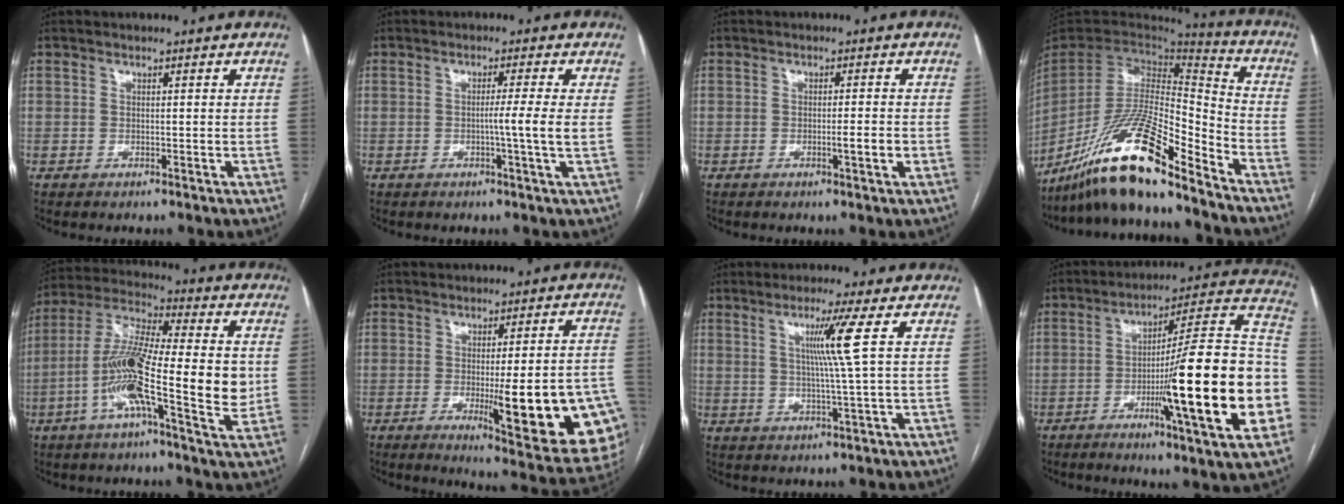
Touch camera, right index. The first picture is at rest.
{"total": 3.8, "force": [-0.4, -1.3, 3.6], "torque": [-0.057, -0.004, -0.007]}
{"total": 2.5, "force": [-0.7, 0.0, 2.4], "torque": [-0.035, -0.002, -0.010]}
{"total": 19.8, "force": [-14.9, 2.6, 12.9], "torque": [-0.265, -0.014, -0.275]}
{"total": 17.6, "force": [-2.8, 2.8, 17.2], "torque": [-0.320, 0.000, -0.058]}
{"total": 20.1, "force": [-5.5, 3.2, 19.0], "torque": [-0.150, -0.001, -0.053]}
{"total": 6.2, "force": [1.7, -2.2, 5.5], "torque": [-0.105, -0.006, 0.035]}
{"total": 25.7, "force": [-5.7, 0.8, 25.0], "torque": [-0.292, 0.001, -0.092]}